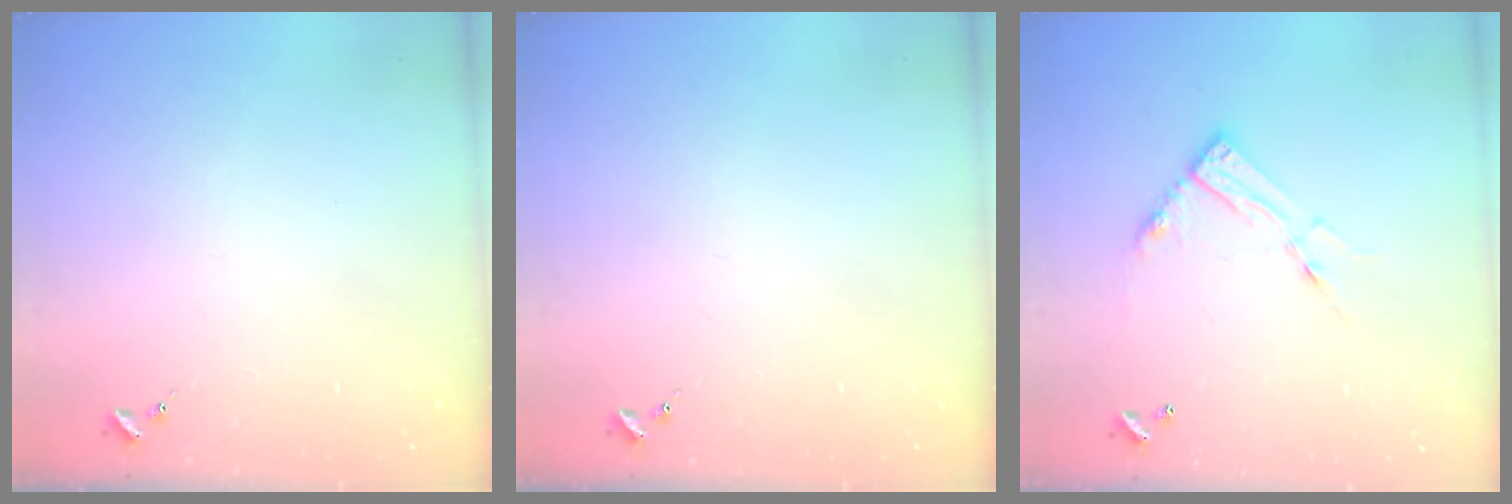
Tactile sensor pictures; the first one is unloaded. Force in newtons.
{"total": 0.0}
{"total": 11.2, "press": 11.2, "slide": 0.9}